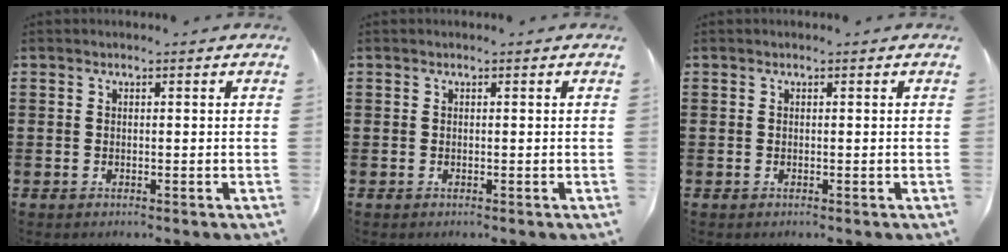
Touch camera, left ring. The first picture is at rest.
{"total": 0.0}
{"total": 0.0}